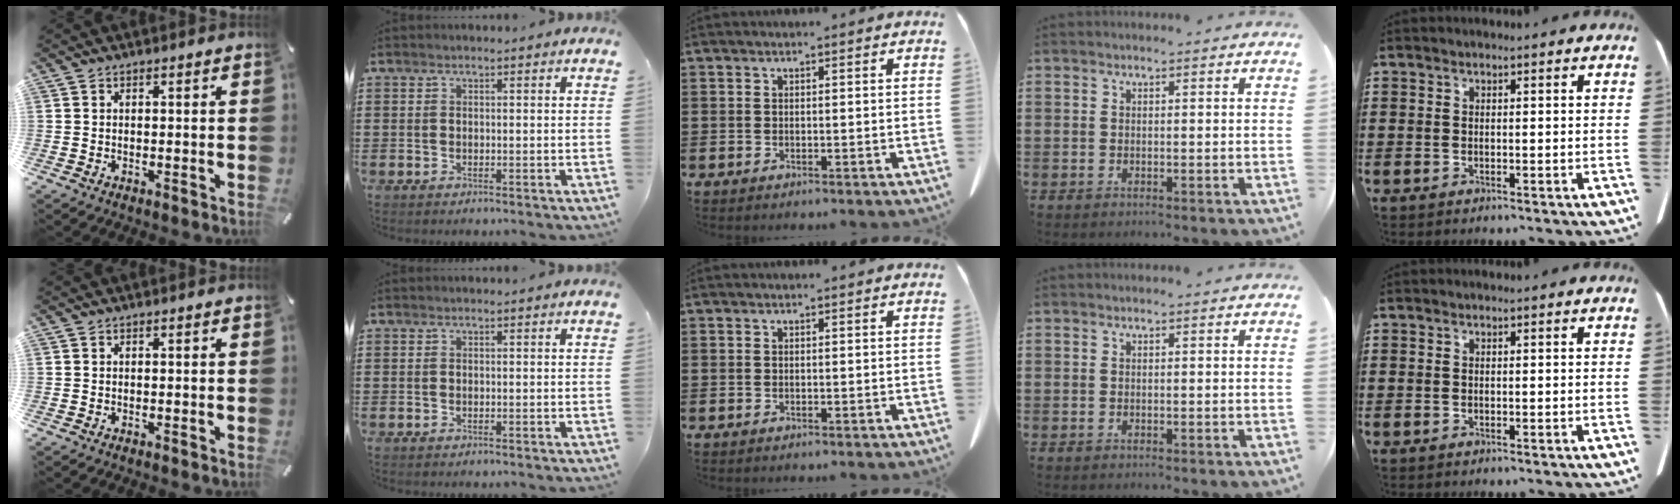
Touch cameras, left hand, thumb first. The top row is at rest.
{}